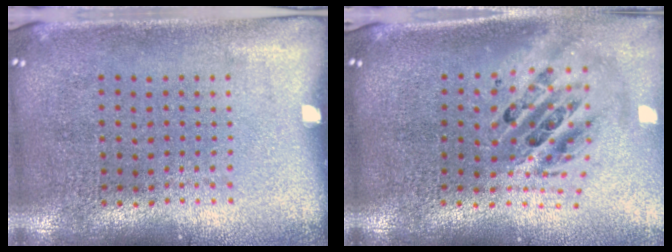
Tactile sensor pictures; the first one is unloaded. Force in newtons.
{"total": 2.2, "press": 1.7, "slide": 1.4}